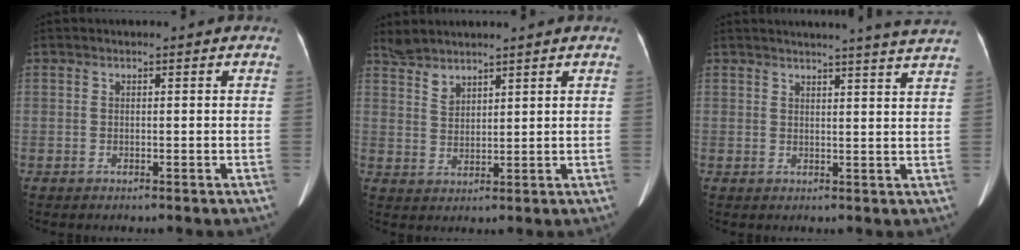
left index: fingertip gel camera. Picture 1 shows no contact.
{"total": 3.8, "force": [3.6, 0.9, 0.9], "torque": [-0.023, 0.007, 0.080]}
{"total": 11.3, "force": [10.6, -1.7, 3.7], "torque": [-0.044, -0.047, 0.107]}